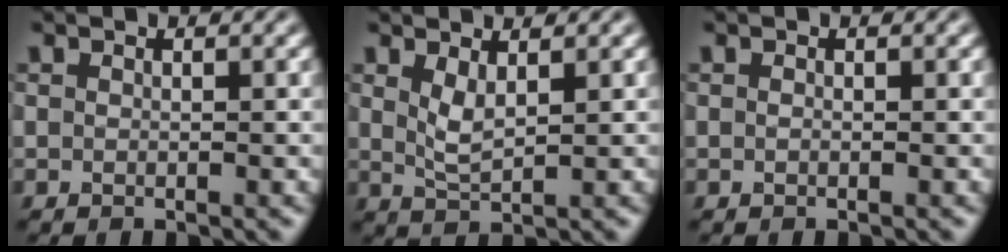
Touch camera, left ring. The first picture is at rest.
{"total": 2.0, "force": [1.0, 0.6, 1.7], "torque": [-0.039, -0.006, 0.024]}
{"total": 0.0}